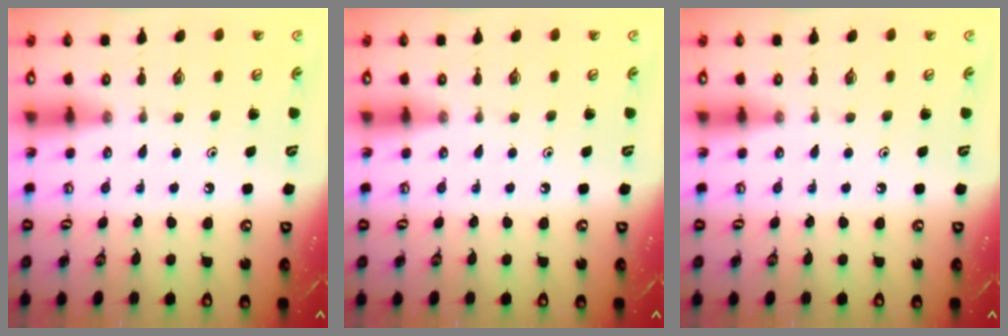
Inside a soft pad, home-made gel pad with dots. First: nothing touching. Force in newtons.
{"total": 0.0}
{"total": 0.0}